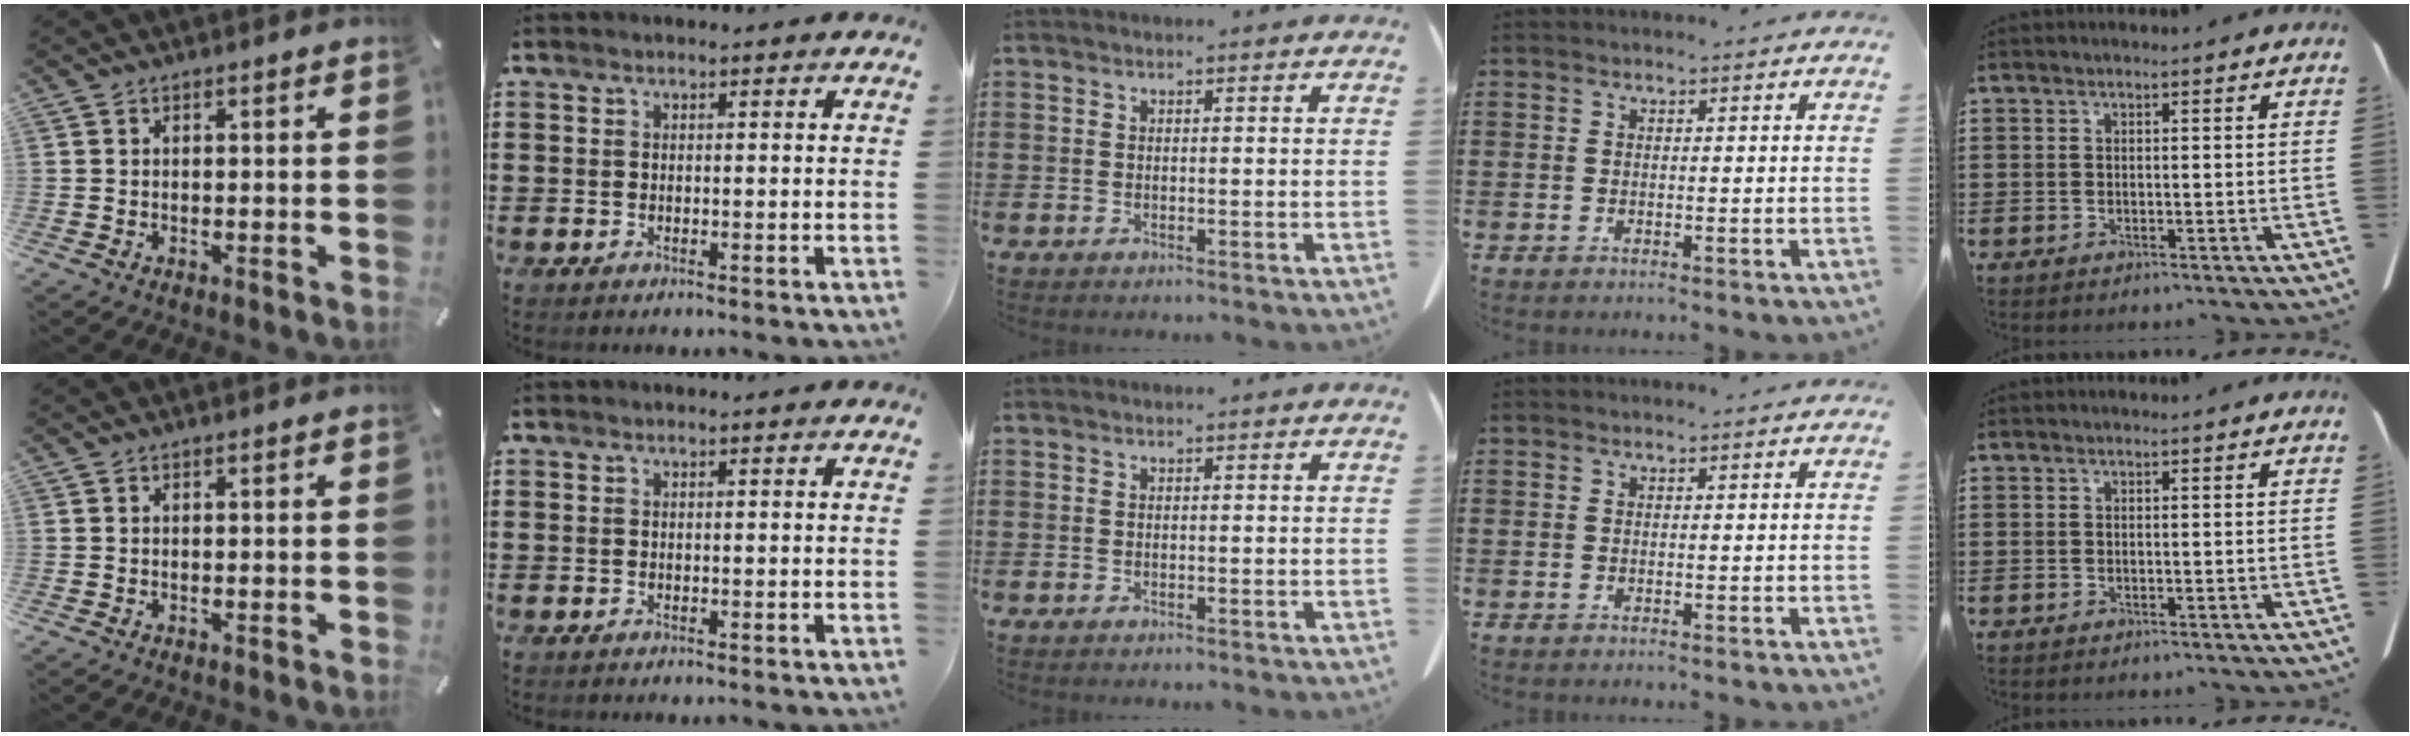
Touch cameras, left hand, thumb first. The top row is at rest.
{}